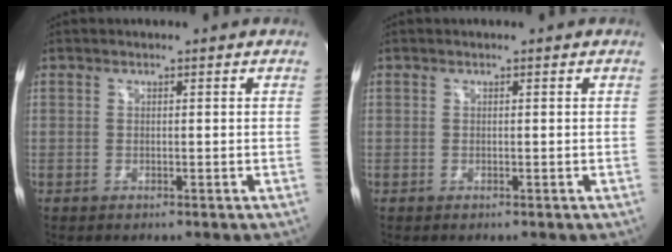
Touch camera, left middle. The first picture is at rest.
{"total": 0.0}